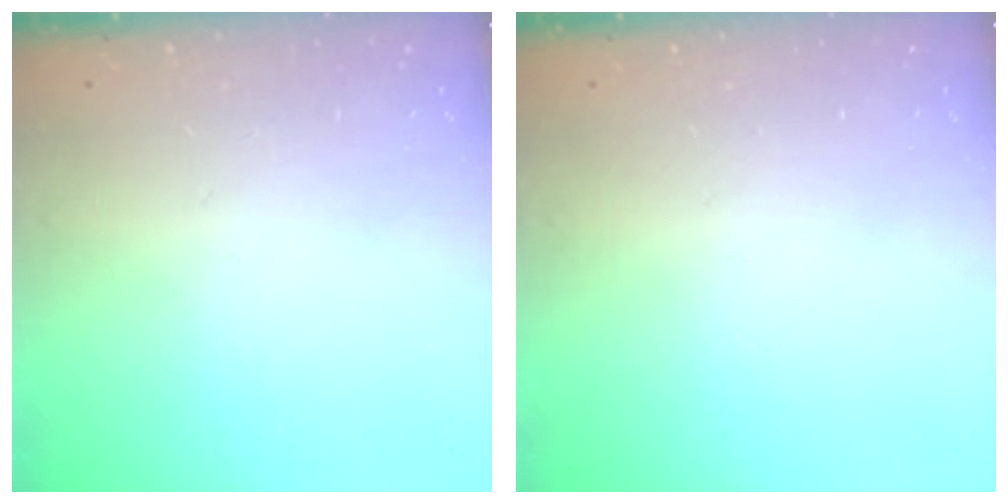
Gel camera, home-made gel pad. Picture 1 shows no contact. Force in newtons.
{"total": 0.0}